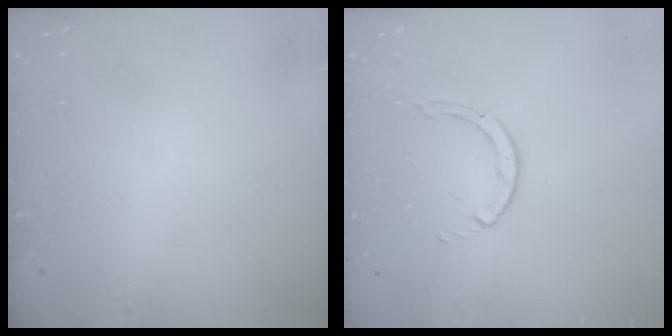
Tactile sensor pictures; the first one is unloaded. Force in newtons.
{"total": 1.7, "press": 1.7, "slide": 0.1}